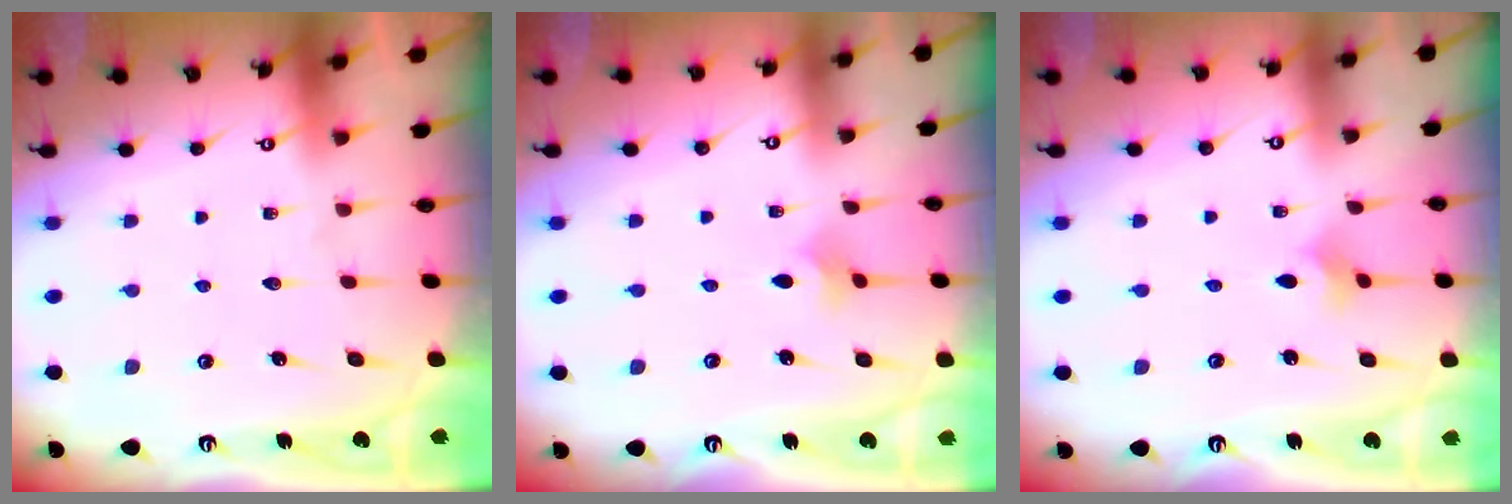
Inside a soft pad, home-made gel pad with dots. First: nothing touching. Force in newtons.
{"total": 2.1, "press": 2.1, "slide": 0.4}
{"total": 1.7, "press": 1.7, "slide": 0.4}